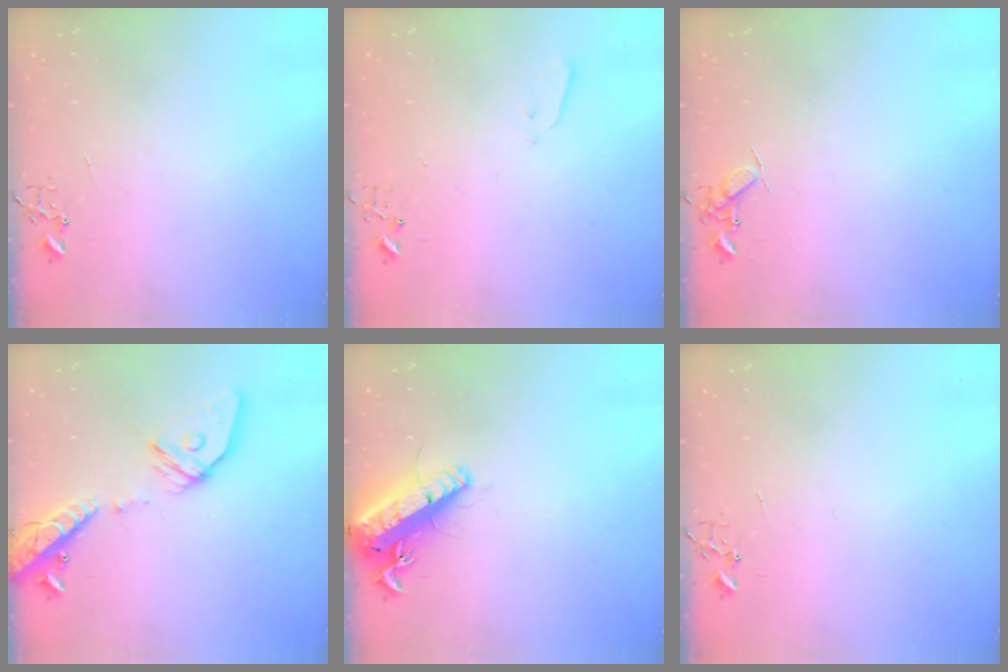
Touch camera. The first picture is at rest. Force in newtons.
{"total": 1.9, "press": 1.9, "slide": 0.4}
{"total": 7.2, "press": 7.2, "slide": 0.9}
{"total": 18.3, "press": 17.9, "slide": 3.6}
{"total": 17.1, "press": 16.8, "slide": 3.4}
{"total": 0.0}